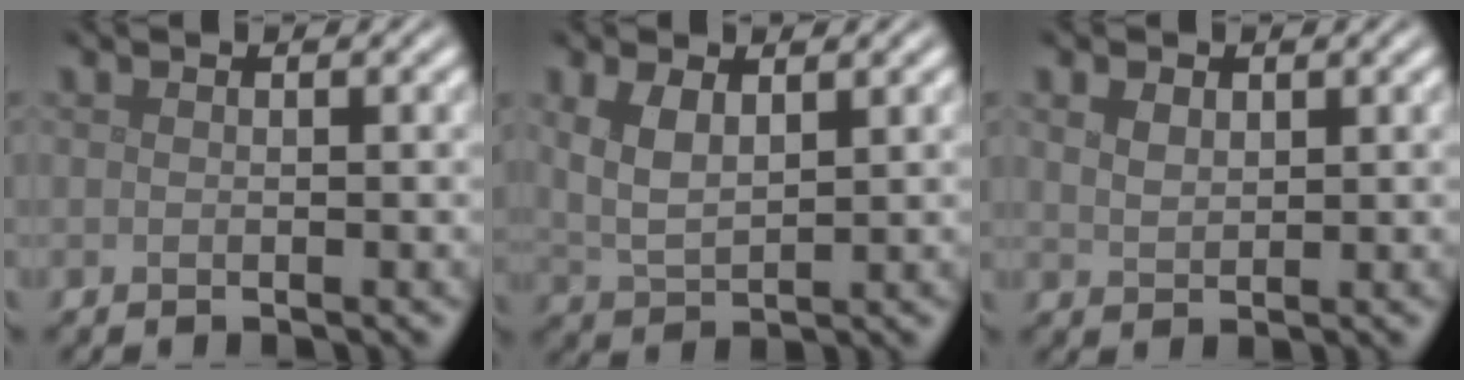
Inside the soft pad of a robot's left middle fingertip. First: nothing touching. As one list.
[{"total": 3.4, "force": [1.3, 1.5, 2.7], "torque": [-0.064, -0.001, 0.030]}, {"total": 1.7, "force": [0.9, 1.0, 0.9], "torque": [-0.020, 0.001, 0.021]}]